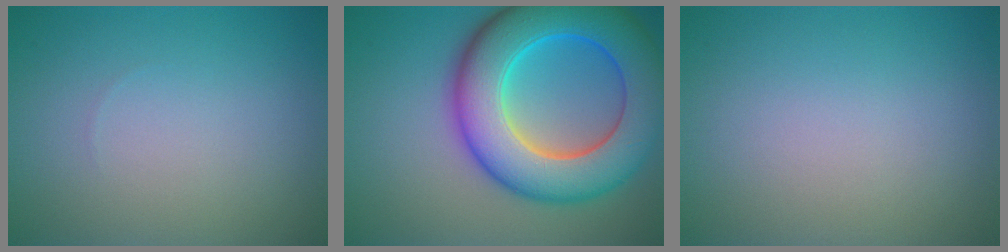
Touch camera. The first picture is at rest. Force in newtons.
{"total": 12.2, "press": 12.2, "slide": 0.2}
{"total": 0.0}